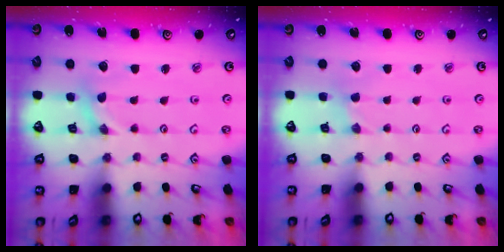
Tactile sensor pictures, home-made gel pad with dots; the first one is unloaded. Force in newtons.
{"total": 1.2, "press": 1.2, "slide": 0.2}